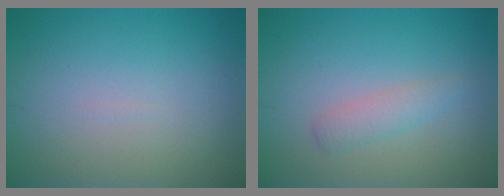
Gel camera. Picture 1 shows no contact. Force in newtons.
{"total": 1.7, "press": 1.7, "slide": 0.1}